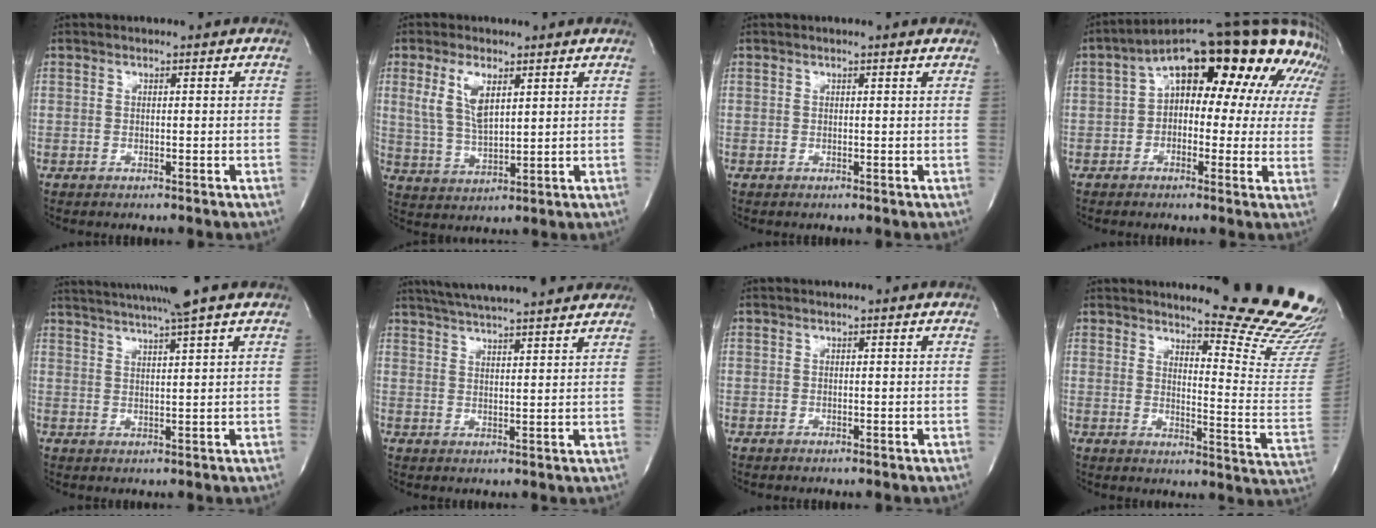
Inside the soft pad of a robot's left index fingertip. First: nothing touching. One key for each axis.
{"total": 6.5, "fx": 2.9, "fy": 2.3, "fz": 5.4, "tx": -0.119, "ty": 0.004, "tz": 0.065}
{"total": 1.2, "fx": 1.1, "fy": -0.2, "fz": 0.4, "tx": -0.018, "ty": 0.002, "tz": 0.012}
{"total": 18.7, "fx": 8.3, "fy": 8.1, "fz": 14.6, "tx": -0.211, "ty": 0.072, "tz": 0.098}
{"total": 11.6, "fx": 9.9, "fy": -1.4, "fz": 5.8, "tx": -0.105, "ty": 0.008, "tz": 0.139}
{"total": 18.1, "fx": 16.1, "fy": 1.6, "fz": 8.3, "tx": -0.140, "ty": 0.036, "tz": 0.224}
{"total": 1.0, "fx": 0.9, "fy": -0.2, "fz": 0.3, "tx": -0.009, "ty": 0.000, "tz": 0.017}
{"total": 18.4, "fx": 17.0, "fy": 0.4, "fz": 7.1, "tx": -0.090, "ty": -0.146, "tz": 0.191}